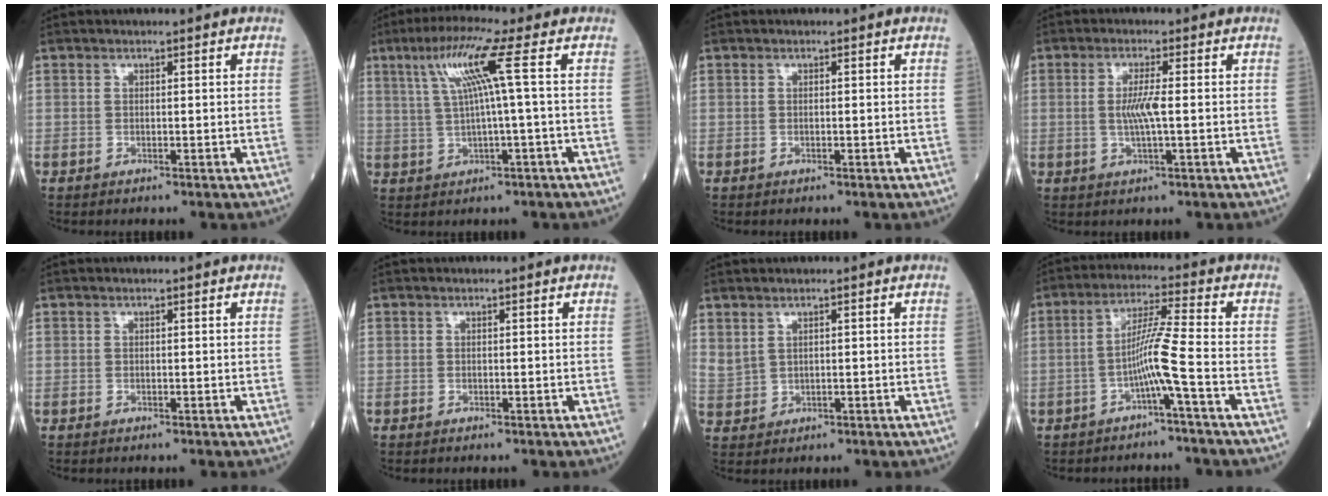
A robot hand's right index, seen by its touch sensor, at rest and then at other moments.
{"total": 7.8, "force": [2.2, -1.2, 7.4], "torque": [-0.143, 0.021, 0.048]}
{"total": 0.0}
{"total": 3.7, "force": [-0.1, 0.0, 3.7], "torque": [-0.075, -0.005, -0.002]}
{"total": 0.0}
{"total": 0.0}
{"total": 2.4, "force": [1.7, 1.3, 1.1], "torque": [-0.029, 0.001, 0.047]}
{"total": 6.0, "force": [-2.4, -1.4, 5.4], "torque": [-0.103, 0.012, -0.046]}